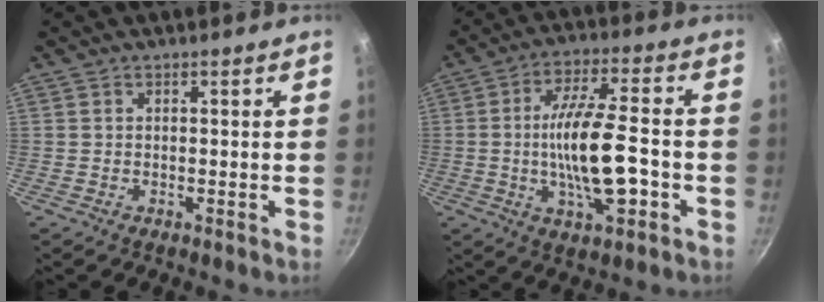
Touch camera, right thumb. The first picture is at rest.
{"total": 14.6, "force": [-2.7, 4.6, 13.5], "torque": [-0.232, 0.018, -0.051]}